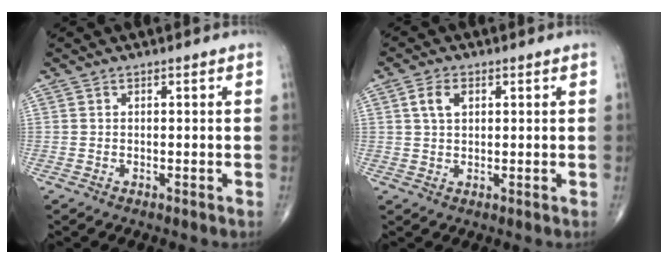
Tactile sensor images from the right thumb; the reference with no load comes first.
{"total": 3.7, "force": [1.2, 2.3, 2.6], "torque": [-0.048, 0.001, 0.022]}